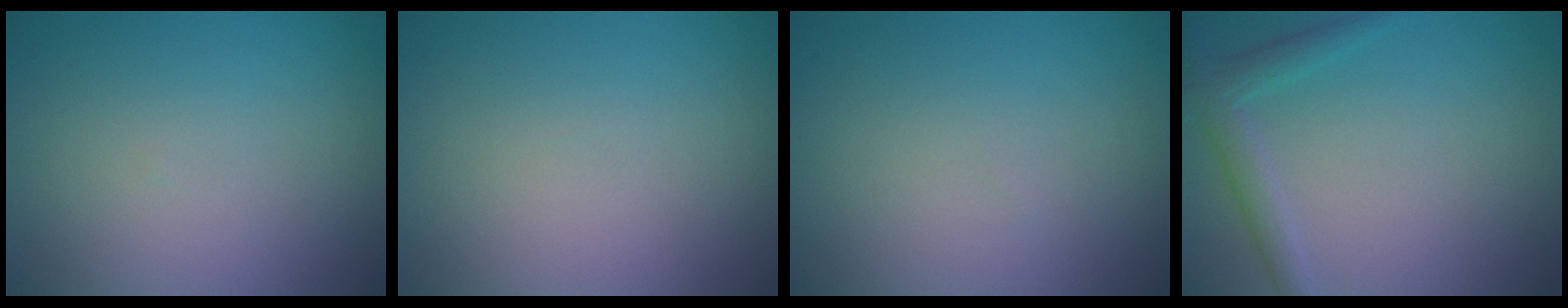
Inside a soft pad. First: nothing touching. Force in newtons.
{"total": 0.0}
{"total": 0.0}
{"total": 2.4, "press": 2.4, "slide": 0.2}